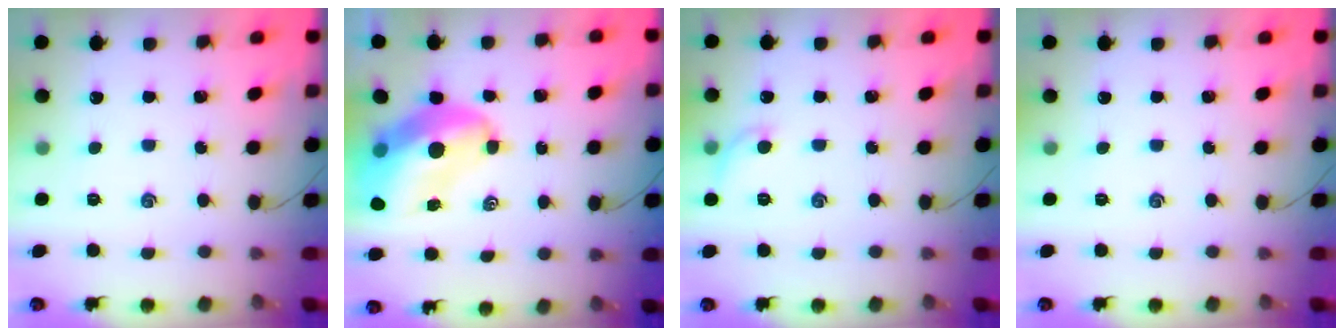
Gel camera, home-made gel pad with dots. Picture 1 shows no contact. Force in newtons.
{"total": 13.2, "press": 12.6, "slide": 3.7}
{"total": 5.8, "press": 5.7, "slide": 1.2}
{"total": 0.0}